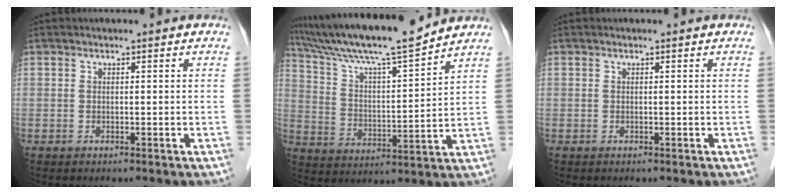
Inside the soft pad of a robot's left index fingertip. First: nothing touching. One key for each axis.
{"total": 13.6, "fx": 11.6, "fy": -0.5, "fz": 7.0, "tx": -0.127, "ty": -0.011, "tz": 0.196}
{"total": 0.7, "fx": -0.7, "fy": 0.0, "fz": 0.0, "tx": 0.003, "ty": -0.005, "tz": -0.014}